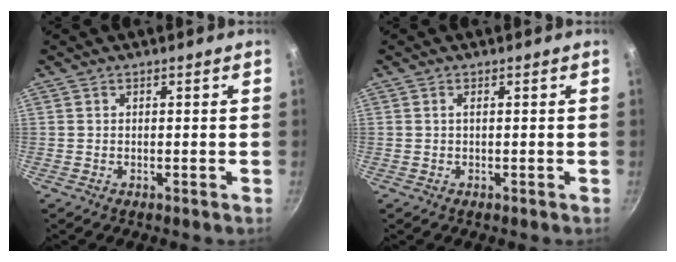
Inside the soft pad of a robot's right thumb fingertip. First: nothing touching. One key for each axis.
{"total": 0.6, "fx": 0.2, "fy": 0.2, "fz": 0.6, "tx": -0.012, "ty": 0.002, "tz": 0.002}